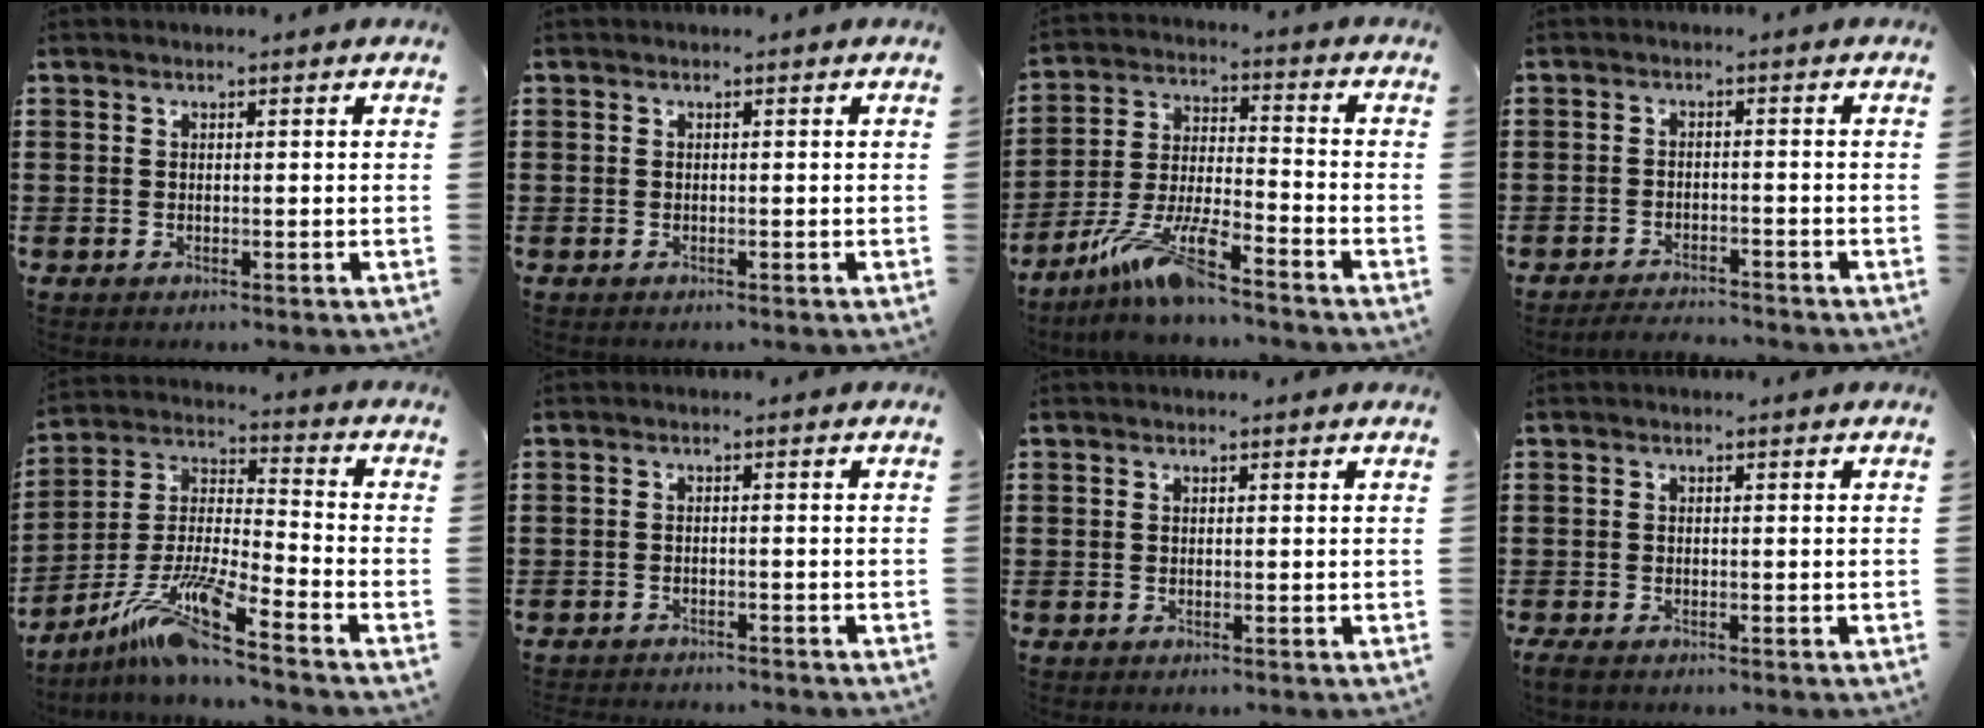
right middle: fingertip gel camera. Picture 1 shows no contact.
{"total": 0.0}
{"total": 10.6, "force": [-8.3, 1.0, 6.5], "torque": [-0.139, 0.001, -0.165]}
{"total": 2.6, "force": [-2.6, 0.1, 0.1], "torque": [-0.009, -0.001, -0.055]}
{"total": 9.0, "force": [-6.8, 0.2, 5.9], "torque": [-0.140, -0.017, -0.140]}
{"total": 1.5, "force": [-1.5, 0.0, 0.0], "torque": [-0.007, -0.002, -0.031]}
{"total": 0.0}
{"total": 1.0, "force": [-0.7, 0.3, 0.6], "torque": [-0.021, -0.007, -0.015]}